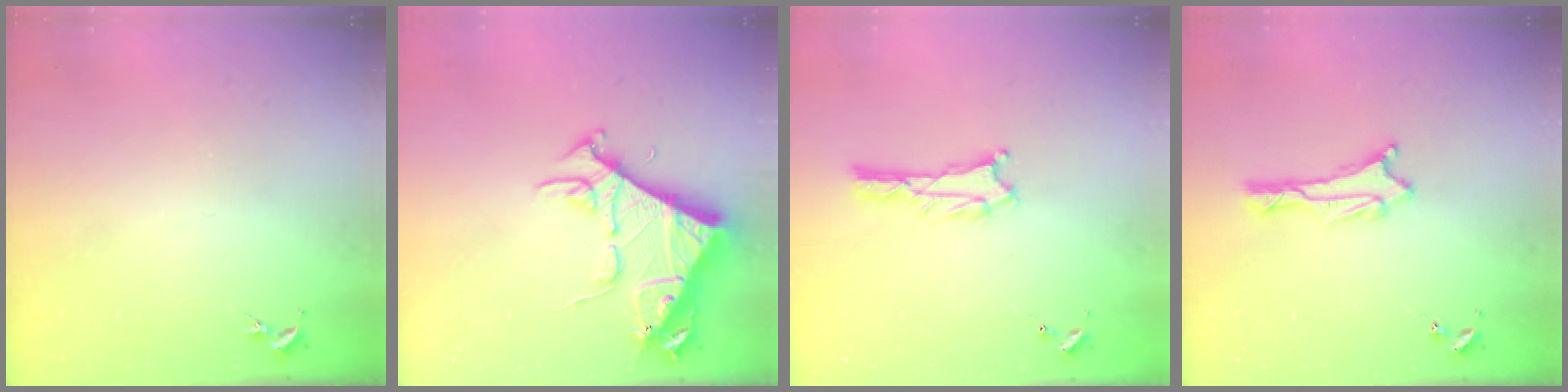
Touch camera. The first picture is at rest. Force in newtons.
{"total": 7.9, "press": 7.9, "slide": 0.9}
{"total": 2.0, "press": 2.0, "slide": 0.3}
{"total": 1.5, "press": 1.5, "slide": 0.2}